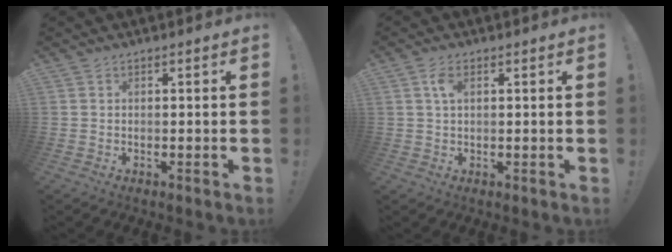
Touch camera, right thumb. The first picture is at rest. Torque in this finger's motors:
{"motor_torque": [2.02, 0.70, -0.06, -0.33, 0.02]}